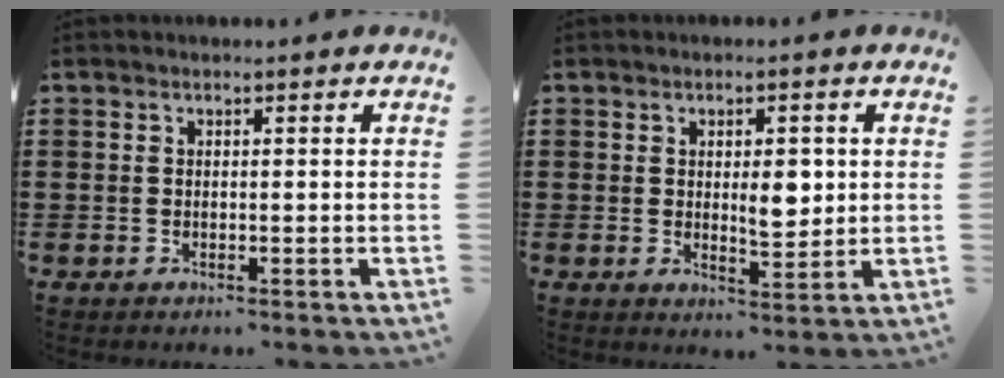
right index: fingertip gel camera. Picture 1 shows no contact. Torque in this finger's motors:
{"motor_torque": [0.21, -0.01, 0.41, 0.04]}